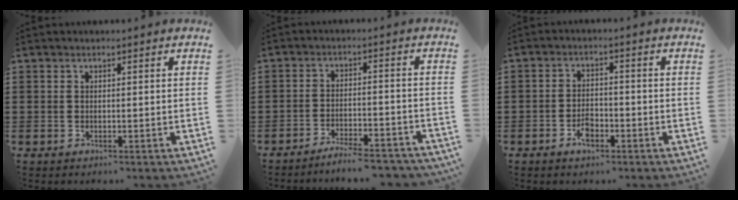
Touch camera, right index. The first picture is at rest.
{"total": 4.7, "force": [-4.5, 0.0, 1.6], "torque": [-0.026, -0.002, -0.086]}
{"total": 3.1, "force": [-1.7, 1.6, 2.0], "torque": [-0.035, 0.005, -0.032]}